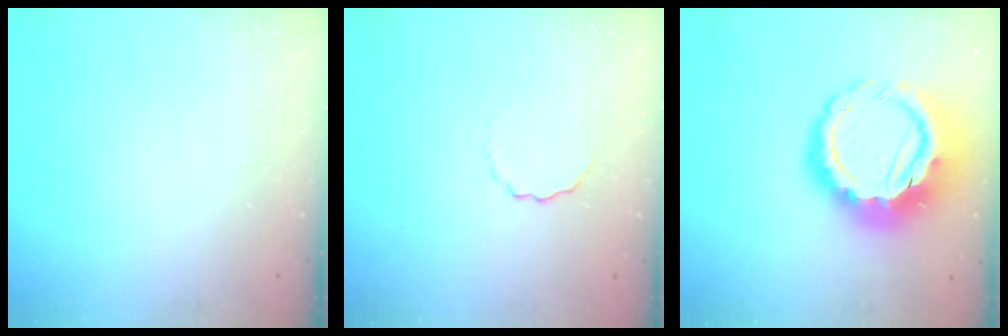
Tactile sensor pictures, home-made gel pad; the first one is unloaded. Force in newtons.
{"total": 3.7, "press": 3.6, "slide": 0.8}
{"total": 17.6, "press": 17.2, "slide": 3.5}